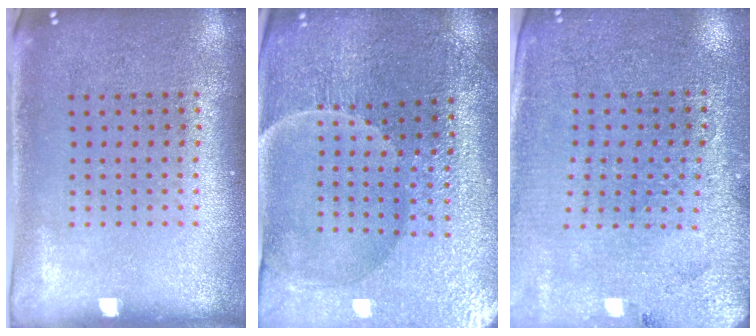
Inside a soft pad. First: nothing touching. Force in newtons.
{"total": 3.6, "press": 3.6, "slide": 0.4}
{"total": 2.8, "press": 2.8, "slide": 0.5}